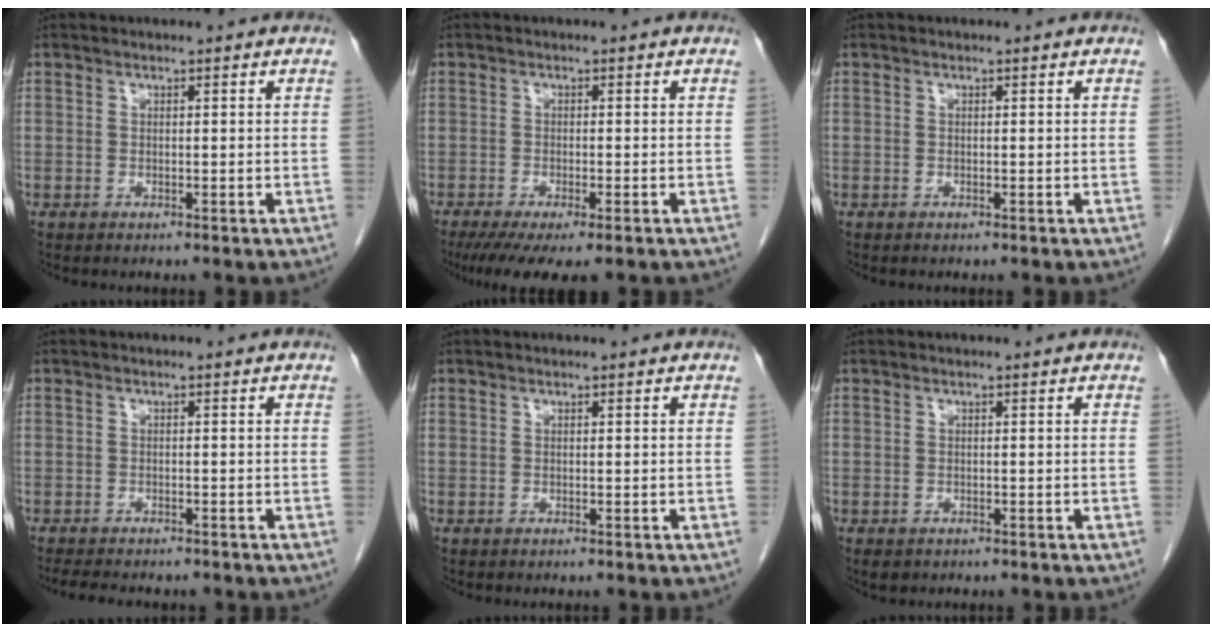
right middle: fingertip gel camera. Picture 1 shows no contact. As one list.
[{"total": 8.1, "force": [-5.9, 1.4, 5.4], "torque": [-0.076, -0.019, -0.091]}, {"total": 0.0}, {"total": 6.8, "force": [-5.9, 1.8, 3.0], "torque": [-0.046, -0.008, -0.081]}, {"total": 0.0}, {"total": 1.5, "force": [-1.0, 1.1, 0.5], "torque": [-0.011, 0.000, -0.007]}]